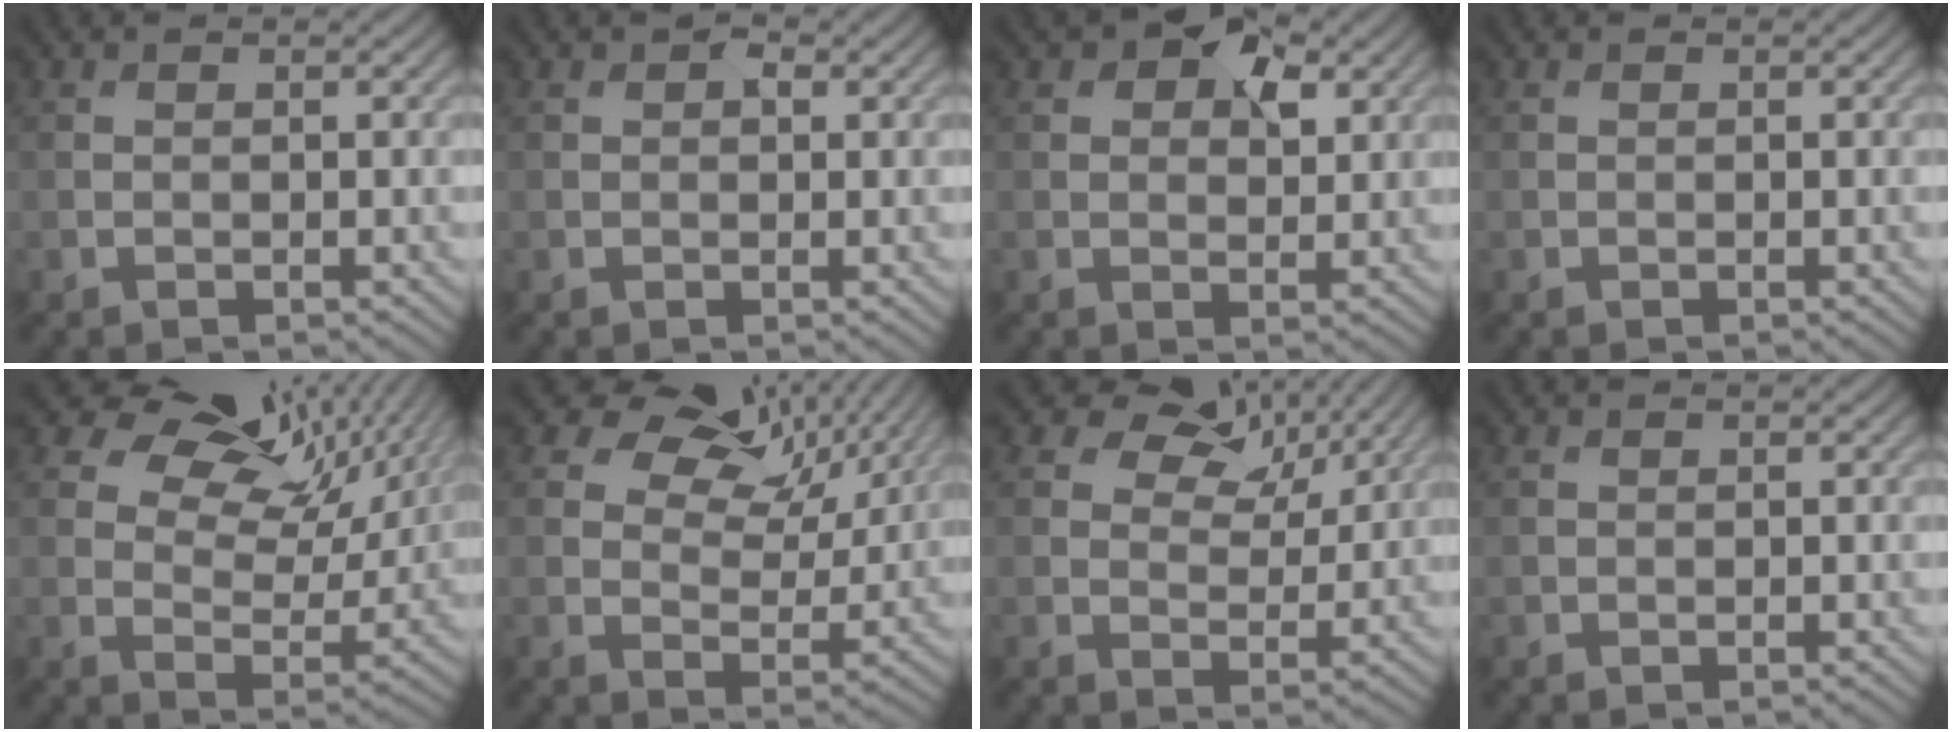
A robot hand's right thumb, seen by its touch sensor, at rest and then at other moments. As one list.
[{"total": 1.3, "force": [0.6, 0.7, 0.9], "torque": [-0.012, 0.001, 0.008]}, {"total": 6.3, "force": [3.0, 3.6, 4.2], "torque": [-0.056, 0.005, 0.044]}, {"total": 0.0}, {"total": 13.0, "force": [7.5, 7.5, 7.6], "torque": [-0.126, 0.014, 0.106]}, {"total": 10.6, "force": [6.3, 6.2, 5.8], "torque": [-0.097, 0.005, 0.086]}, {"total": 8.3, "force": [5.0, 4.9, 4.5], "torque": [-0.074, 0.003, 0.075]}, {"total": 0.0}]